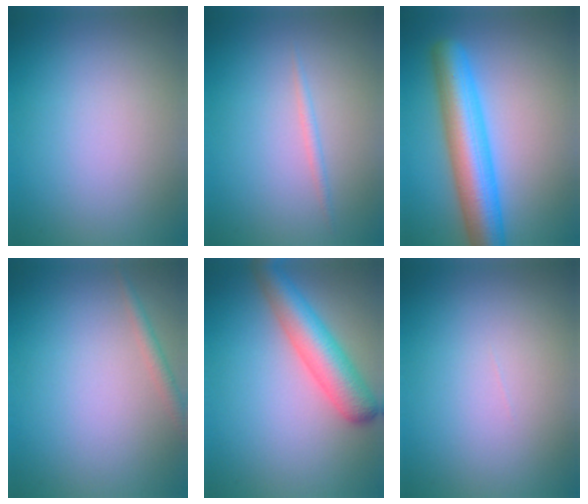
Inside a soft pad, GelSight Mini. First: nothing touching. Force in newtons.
{"total": 0.8, "press": 0.8, "slide": 0.0}
{"total": 8.1, "press": 8.1, "slide": 0.2}
{"total": 1.4, "press": 1.4, "slide": 0.0}
{"total": 5.7, "press": 5.7, "slide": 0.3}
{"total": 0.0}